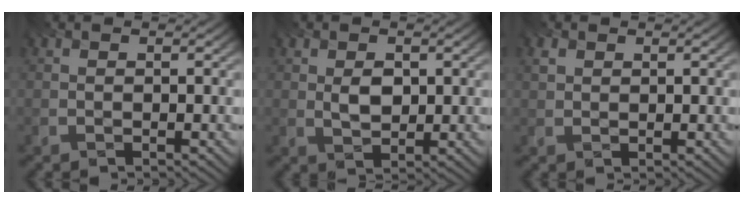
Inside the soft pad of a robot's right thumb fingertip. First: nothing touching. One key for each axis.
{"total": 2.3, "fx": 0.0, "fy": 1.6, "fz": 1.5, "tx": -0.033, "ty": -0.004, "tz": 0.003}
{"total": 0.7, "fx": 0.4, "fy": 0.5, "fz": -0.1, "tx": -0.001, "ty": 0.000, "tz": 0.017}